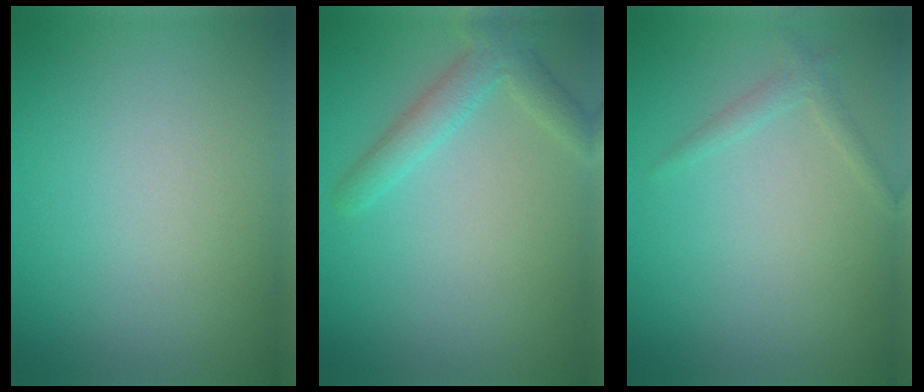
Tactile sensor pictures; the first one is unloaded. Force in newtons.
{"total": 2.8, "press": 2.8, "slide": 0.0}
{"total": 1.1, "press": 1.1, "slide": 0.1}